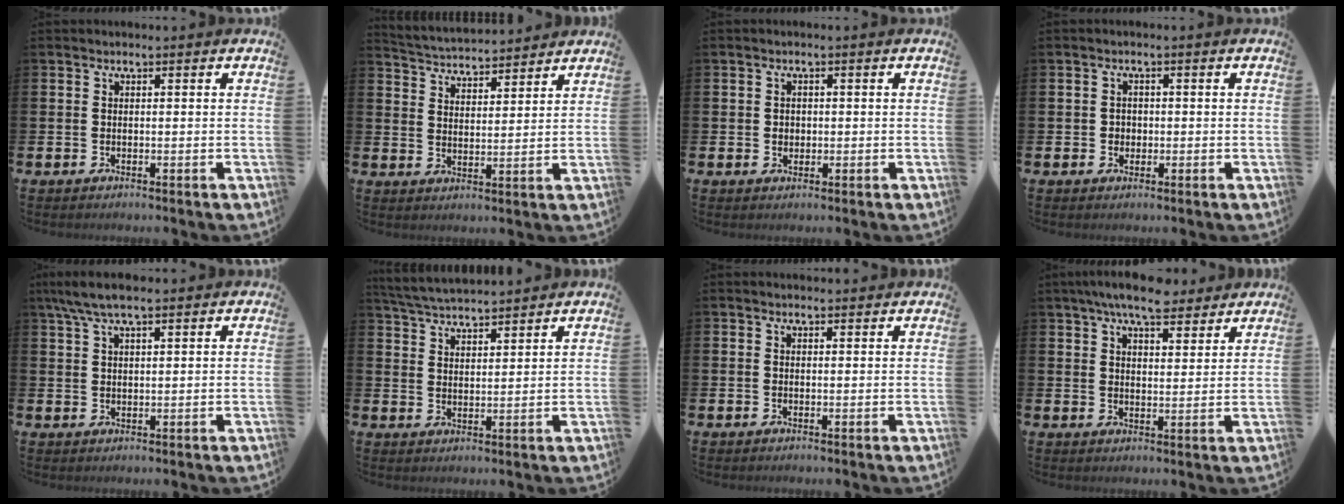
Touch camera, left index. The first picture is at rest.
{"total": 4.3, "force": [4.2, 0.7, -0.1], "torque": [-0.019, -0.031, 0.074]}
{"total": 1.3, "force": [0.3, 1.2, 0.5], "torque": [0.002, 0.004, 0.000]}
{"total": 1.5, "force": [0.1, 1.5, 0.4], "torque": [0.003, 0.004, -0.004]}
{"total": 5.3, "force": [3.9, 1.3, 3.4], "torque": [-0.072, -0.003, 0.069]}
{"total": 4.5, "force": [4.5, 0.2, 0.4], "torque": [-0.026, -0.023, 0.081]}
{"total": 0.9, "force": [0.9, 0.2, 0.1], "torque": [0.008, -0.001, 0.014]}
{"total": 7.3, "force": [6.6, 1.8, 2.7], "torque": [-0.061, -0.022, 0.119]}